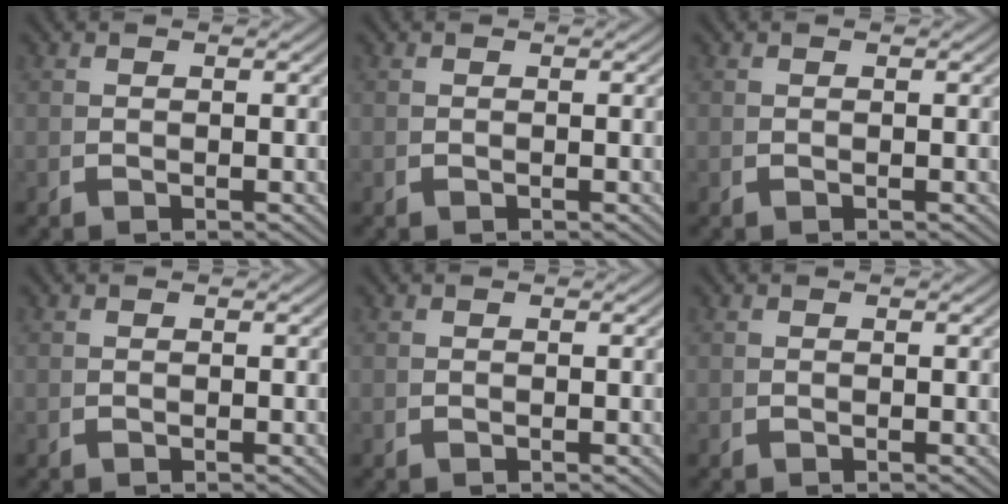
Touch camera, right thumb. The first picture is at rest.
{"total": 0.0}
{"total": 0.0}
{"total": 0.0}
{"total": 0.0}
{"total": 0.0}